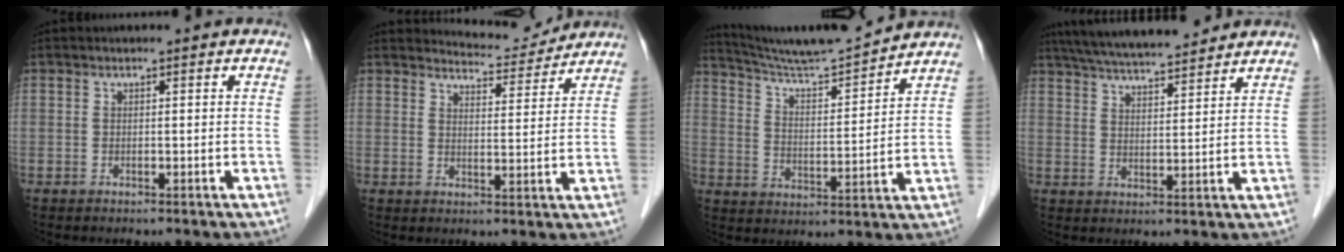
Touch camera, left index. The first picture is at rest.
{"total": 6.1, "force": [6.1, 0.5, -0.6], "torque": [0.000, -0.004, 0.084]}
{"total": 13.1, "force": [12.6, -0.8, 3.2], "torque": [-0.064, 0.002, 0.210]}
{"total": 14.0, "force": [12.6, 1.7, 5.8], "torque": [-0.104, 0.026, 0.201]}